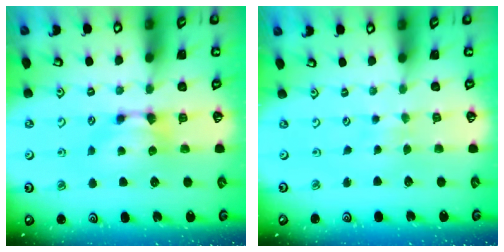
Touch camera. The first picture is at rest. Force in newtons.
{"total": 3.5, "press": 3.5, "slide": 0.3}